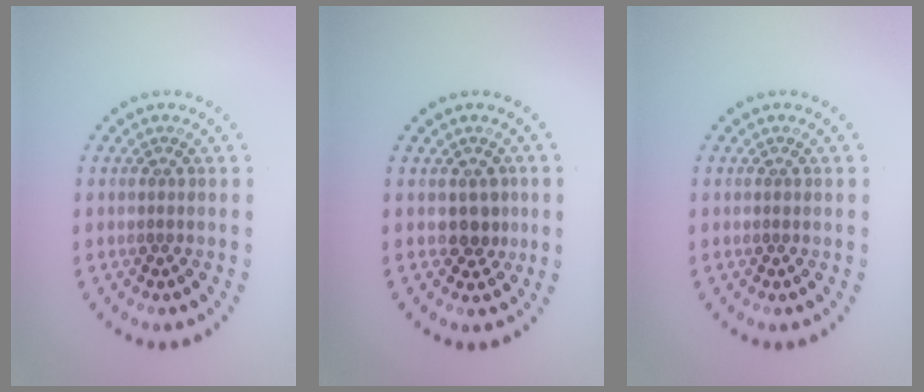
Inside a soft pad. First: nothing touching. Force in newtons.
{"total": 1.9, "press": 1.7, "slide": 1.0}
{"total": 0.0}